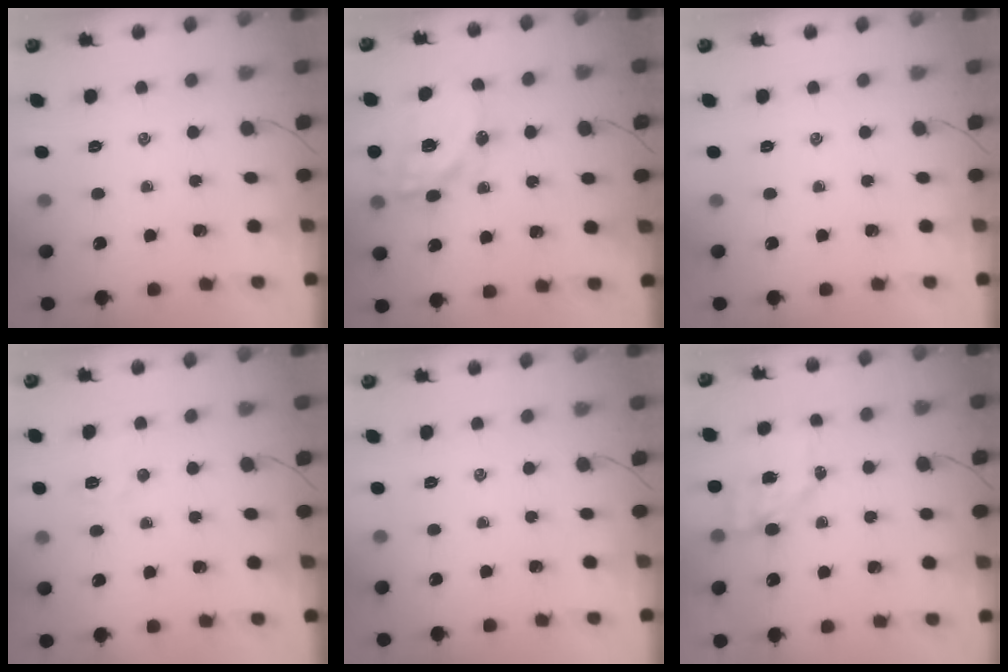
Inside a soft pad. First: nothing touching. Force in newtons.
{"total": 17.0, "press": 16.5, "slide": 3.9}
{"total": 0.0}
{"total": 5.4, "press": 5.3, "slide": 0.8}
{"total": 0.0}
{"total": 5.2, "press": 5.2, "slide": 0.5}